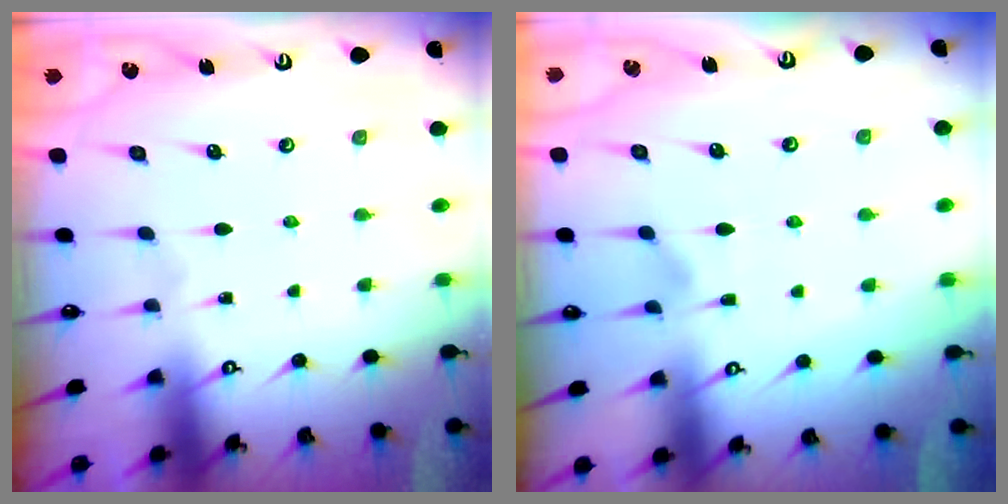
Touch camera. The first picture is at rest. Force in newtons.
{"total": 1.8, "press": 1.3, "slide": 1.2}